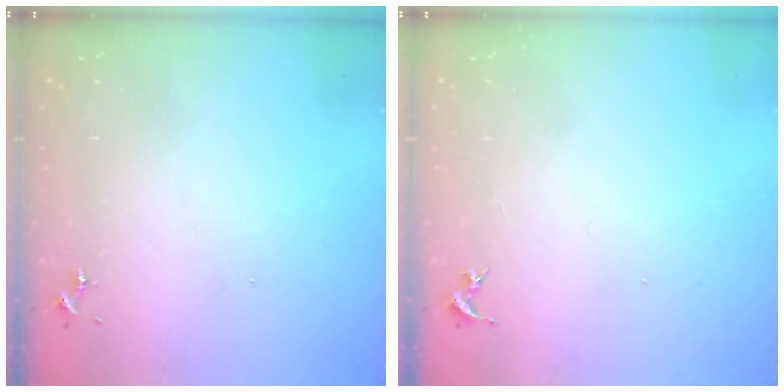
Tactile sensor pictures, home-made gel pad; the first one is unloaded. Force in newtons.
{"total": 0.0}